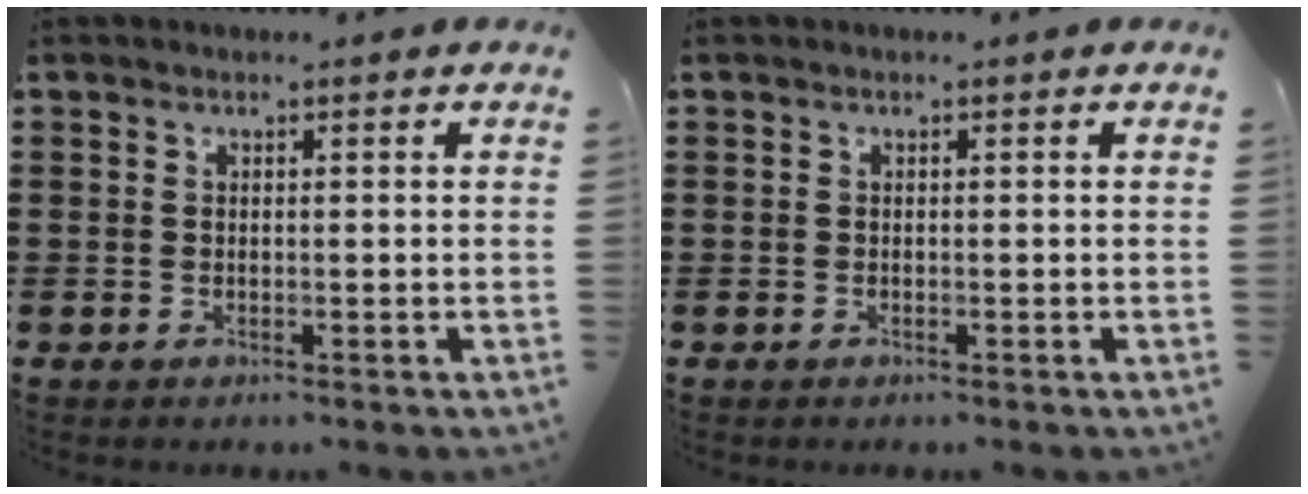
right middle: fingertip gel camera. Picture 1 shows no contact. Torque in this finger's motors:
{"motor_torque": [-1.13, 1.01, 0.02, -0.01]}